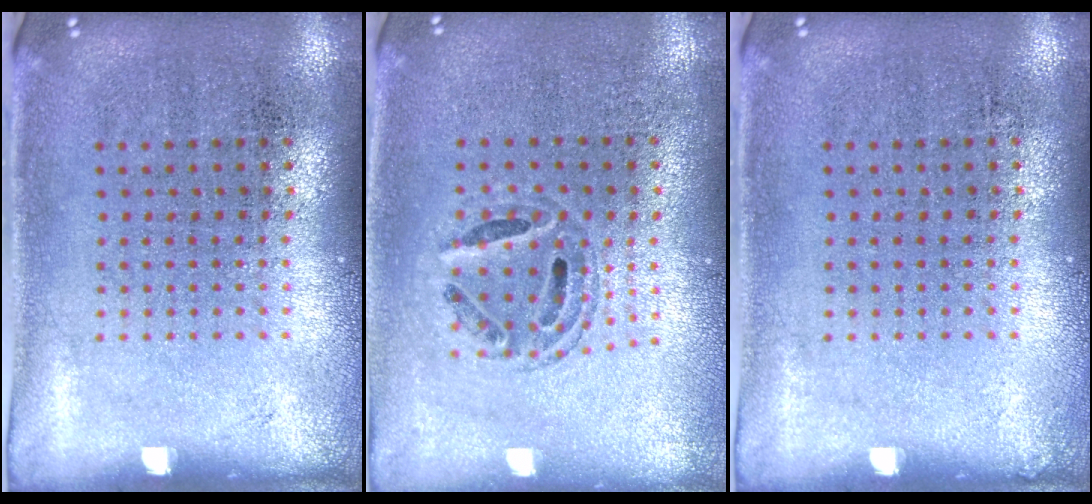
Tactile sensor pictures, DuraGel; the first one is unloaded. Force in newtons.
{"total": 0.8, "press": 0.7, "slide": 0.2}
{"total": 0.0}